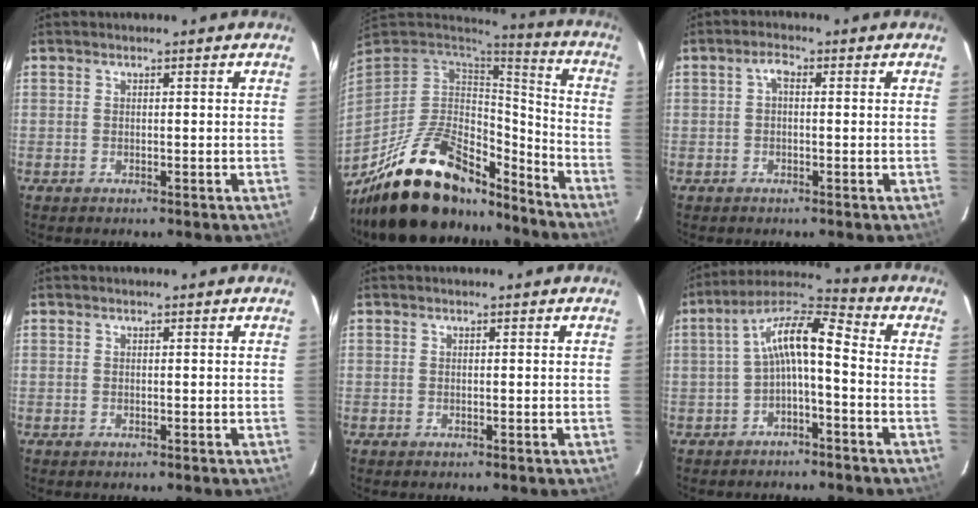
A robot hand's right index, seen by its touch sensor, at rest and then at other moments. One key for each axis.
{"total": 24.5, "fx": -18.3, "fy": 10.1, "fz": 12.8, "tx": -0.249, "ty": 0.006, "tz": -0.283}
{"total": 1.7, "fx": 0.0, "fy": 0.9, "fz": 1.4, "tx": -0.030, "ty": 0.010, "tz": -0.002}
{"total": 0.0}
{"total": 0.0}
{"total": 9.4, "fx": -1.8, "fy": 2.5, "fz": 8.9, "tx": -0.186, "ty": 0.025, "tz": -0.036}